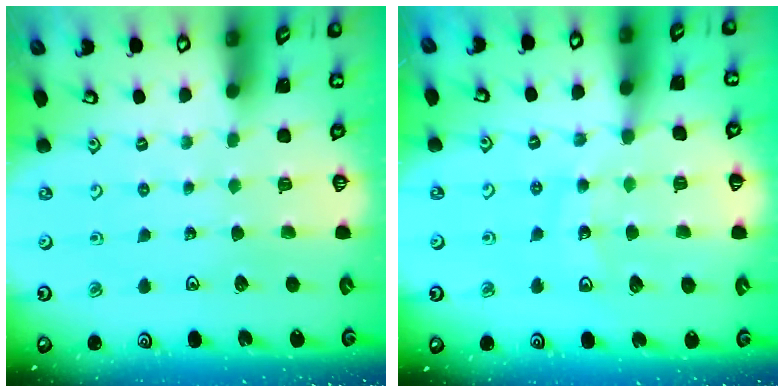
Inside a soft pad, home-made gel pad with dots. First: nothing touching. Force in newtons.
{"total": 12.7, "press": 12.2, "slide": 3.7}